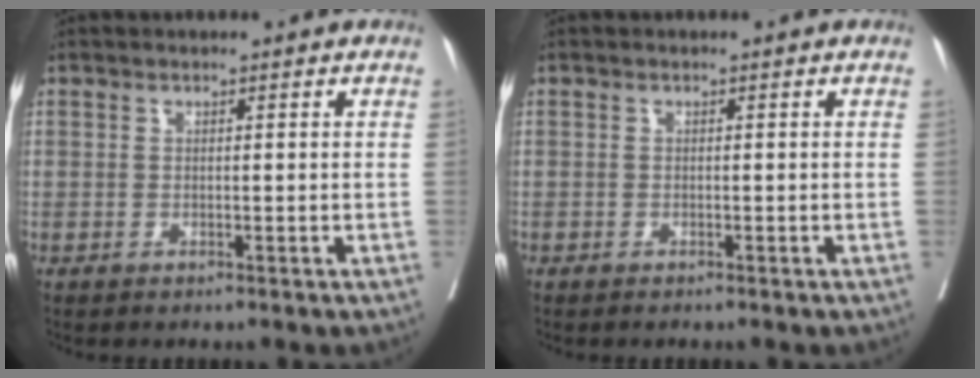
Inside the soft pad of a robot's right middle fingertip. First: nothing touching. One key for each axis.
{"total": 0.6, "fx": -0.6, "fy": 0.1, "fz": 0.1, "tx": -0.005, "ty": -0.001, "tz": -0.012}